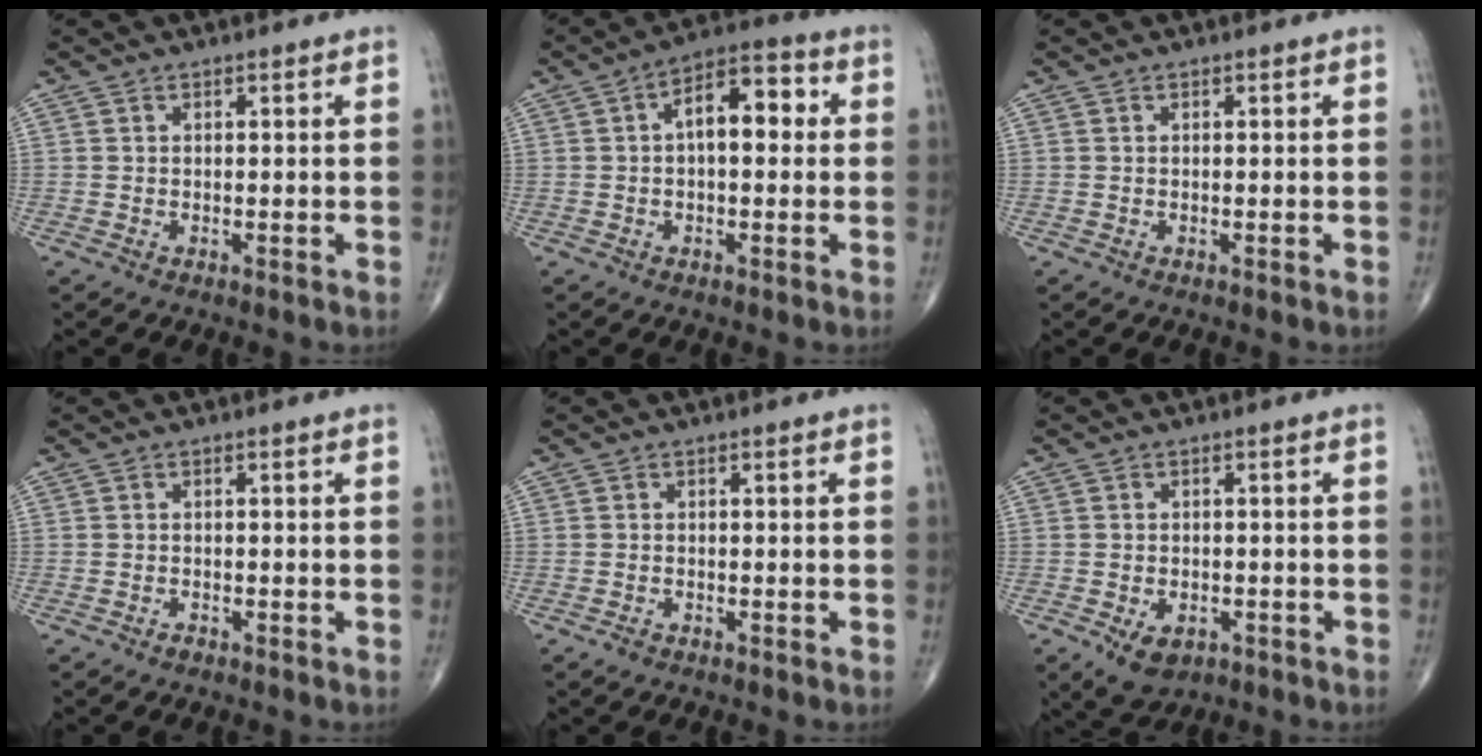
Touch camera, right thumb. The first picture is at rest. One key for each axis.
{"total": 9.7, "fx": 1.3, "fy": 5.0, "fz": 8.2, "tx": -0.112, "ty": 0.032, "tz": 0.011}
{"total": 0.0}
{"total": 0.7, "fx": -0.6, "fy": 0.4, "fz": 0.2, "tx": -0.004, "ty": 0.003, "tz": -0.011}
{"total": 0.9, "fx": -0.6, "fy": 0.6, "fz": 0.4, "tx": -0.009, "ty": 0.001, "tz": -0.012}
{"total": 5.6, "fx": -2.5, "fy": 3.7, "fz": 3.4, "tx": -0.051, "ty": 0.004, "tz": -0.030}